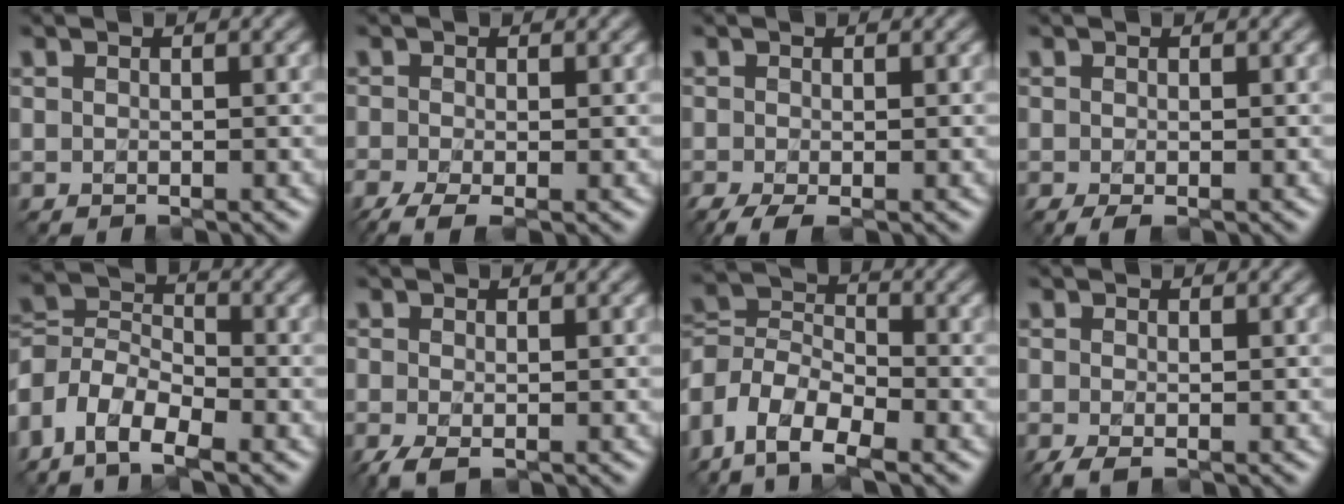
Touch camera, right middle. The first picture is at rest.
{"total": 3.0, "force": [-1.9, 0.8, 2.2], "torque": [-0.052, -0.009, -0.039]}
{"total": 2.4, "force": [-1.4, 0.6, 1.8], "torque": [-0.039, -0.008, -0.026]}
{"total": 1.1, "force": [-0.5, 0.2, 1.0], "torque": [-0.018, -0.006, -0.006]}
{"total": 6.3, "force": [-4.3, 3.2, 3.4], "torque": [-0.066, -0.003, -0.090]}
{"total": 2.3, "force": [-1.4, 0.9, 1.6], "torque": [-0.038, -0.010, -0.024]}
{"total": 7.5, "force": [-5.1, 3.8, 4.0], "torque": [-0.075, -0.002, -0.102]}
{"total": 1.6, "force": [-1.0, 0.5, 1.2], "torque": [-0.029, -0.007, -0.017]}